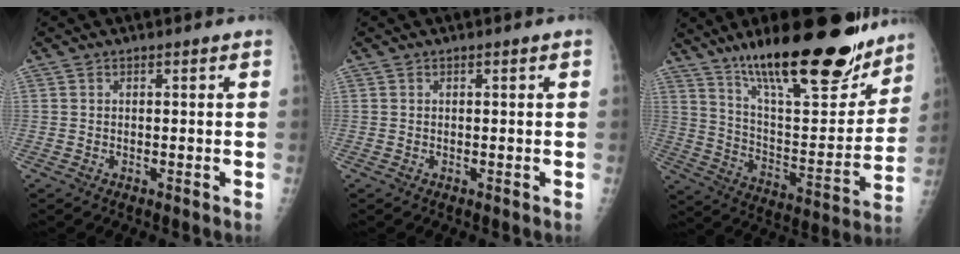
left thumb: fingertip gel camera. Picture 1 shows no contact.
{"total": 0.0}
{"total": 27.8, "force": [19.6, 7.9, 18.0], "torque": [-0.239, -0.085, 0.315]}